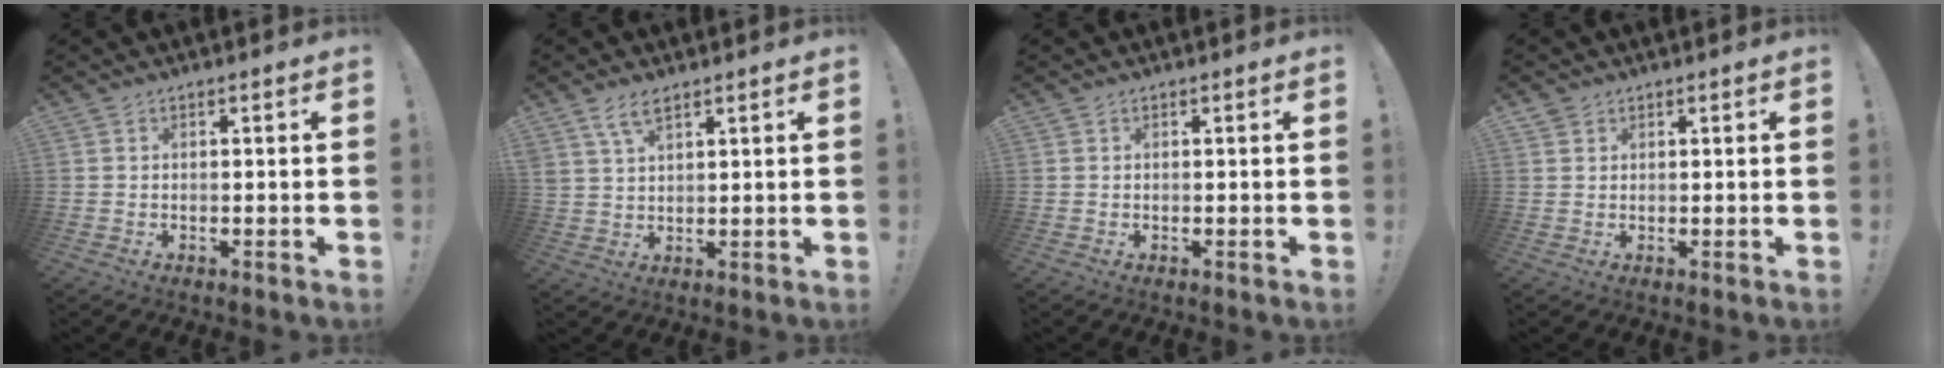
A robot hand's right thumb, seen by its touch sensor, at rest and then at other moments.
{"total": 5.4, "force": [3.4, 2.4, 3.4], "torque": [-0.070, -0.008, 0.066]}
{"total": 0.0}
{"total": 1.6, "force": [1.2, 1.0, 0.1], "torque": [0.002, -0.006, 0.022]}